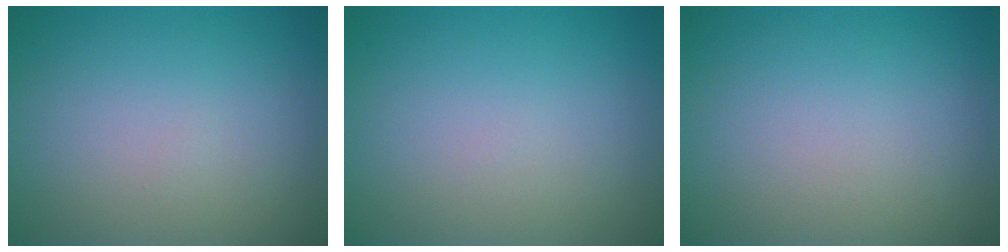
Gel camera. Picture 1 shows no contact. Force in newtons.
{"total": 0.0}
{"total": 0.0}